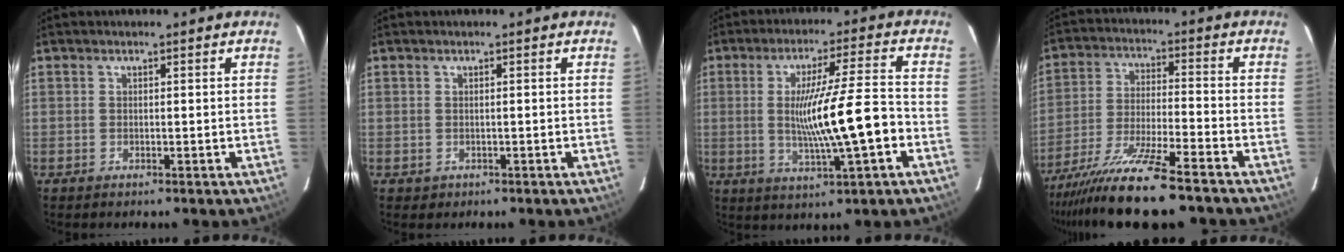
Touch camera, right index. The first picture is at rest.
{"total": 0.5, "force": [-0.1, 0.5, 0.2], "torque": [-0.005, 0.000, 0.004]}
{"total": 12.4, "force": [-2.0, 0.0, 12.2], "torque": [-0.214, -0.002, -0.033]}
{"total": 14.1, "force": [-11.2, 0.2, 8.5], "torque": [-0.160, -0.032, -0.194]}